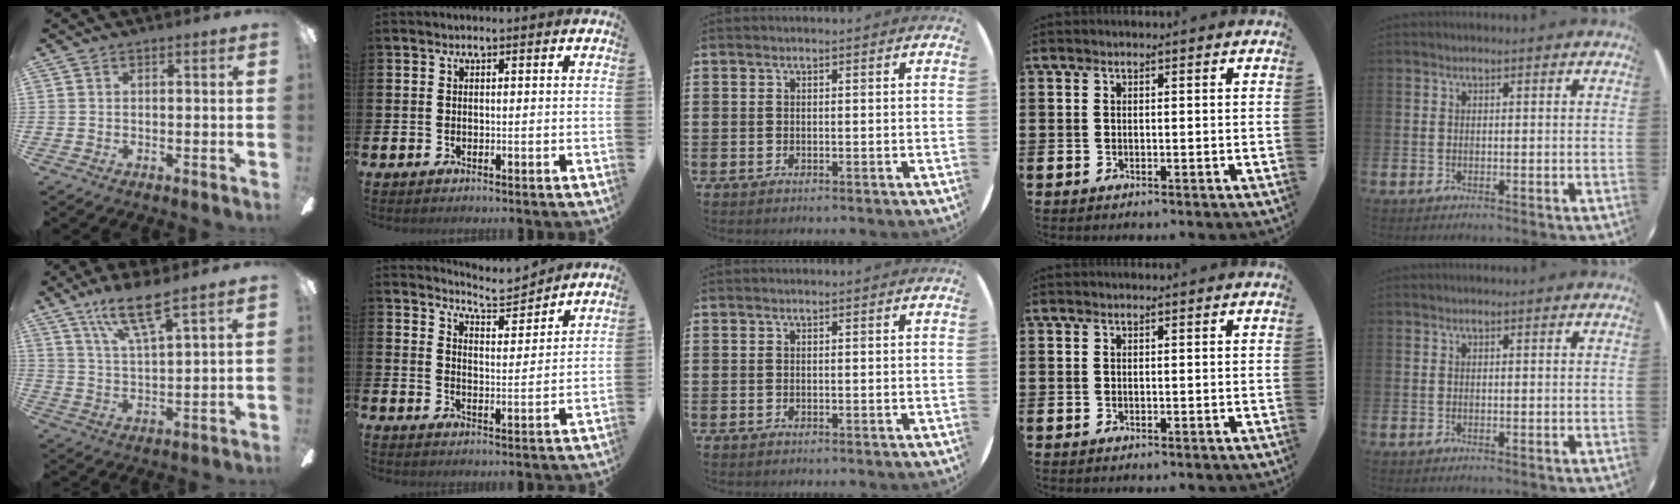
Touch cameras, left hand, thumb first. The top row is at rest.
{"thumb": {"total": 10.1, "force": [7.5, 1.6, 6.5], "torque": [-0.126, -0.033, 0.132]}, "index": {"total": 5.7, "force": [5.7, 0.4, 0.5], "torque": [-0.022, -0.037, 0.101]}}